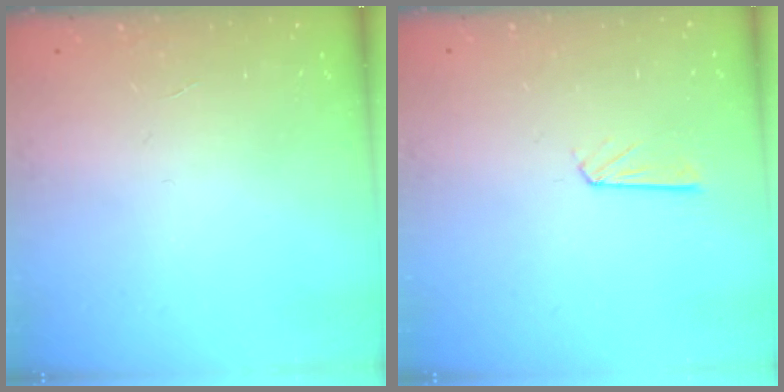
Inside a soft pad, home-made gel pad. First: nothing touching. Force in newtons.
{"total": 4.2, "press": 4.2, "slide": 0.3}